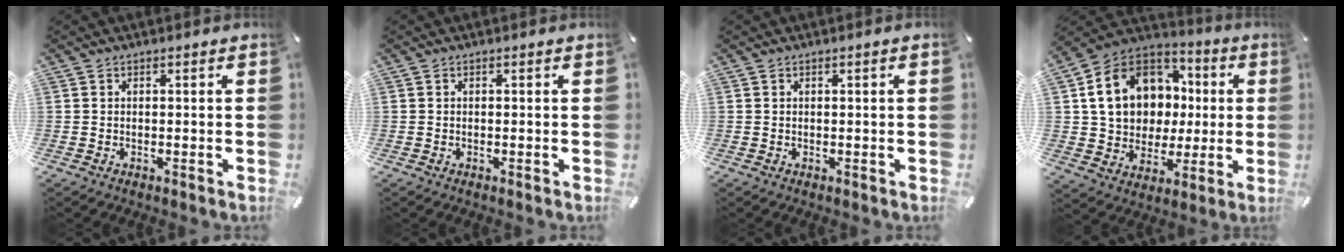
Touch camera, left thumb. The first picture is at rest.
{"total": 0.0}
{"total": 0.6, "force": [0.1, 0.0, 0.6], "torque": [-0.008, -0.001, 0.002]}
{"total": 16.9, "force": [2.9, 14.4, 8.5], "torque": [-0.165, -0.005, 0.063]}